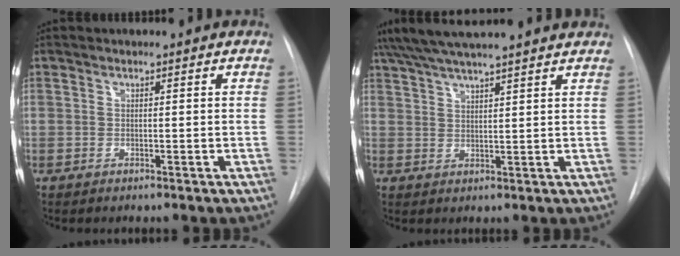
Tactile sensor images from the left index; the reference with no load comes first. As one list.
[{"total": 15.7, "force": [14.1, 1.6, 6.7], "torque": [-0.124, 0.054, 0.208]}]